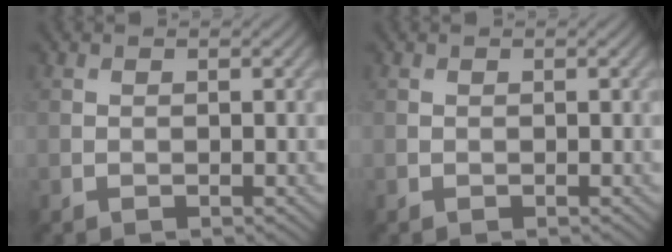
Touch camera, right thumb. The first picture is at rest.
{"total": 0.0}